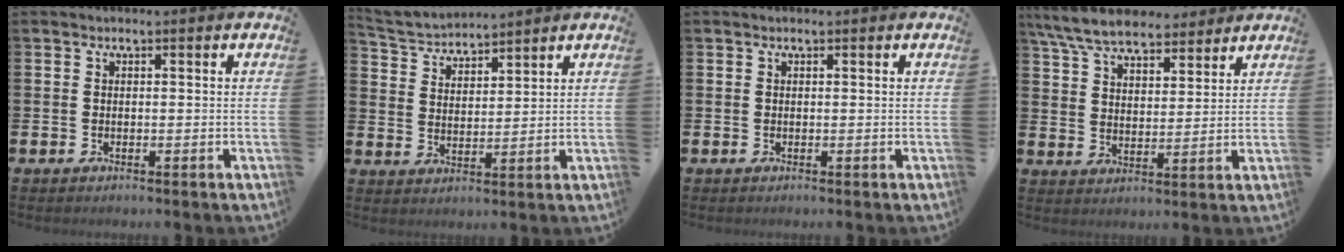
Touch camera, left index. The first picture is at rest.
{"total": 3.9, "force": [3.8, 0.7, -0.1], "torque": [-0.014, -0.029, 0.066]}
{"total": 0.0}
{"total": 7.8, "force": [7.2, 2.2, 2.2], "torque": [-0.074, -0.028, 0.133]}